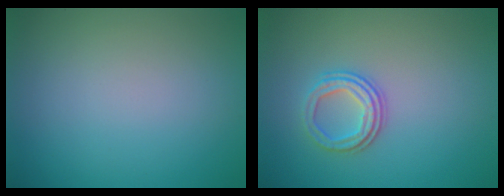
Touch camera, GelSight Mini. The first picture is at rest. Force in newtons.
{"total": 2.7, "press": 2.3, "slide": 1.4}